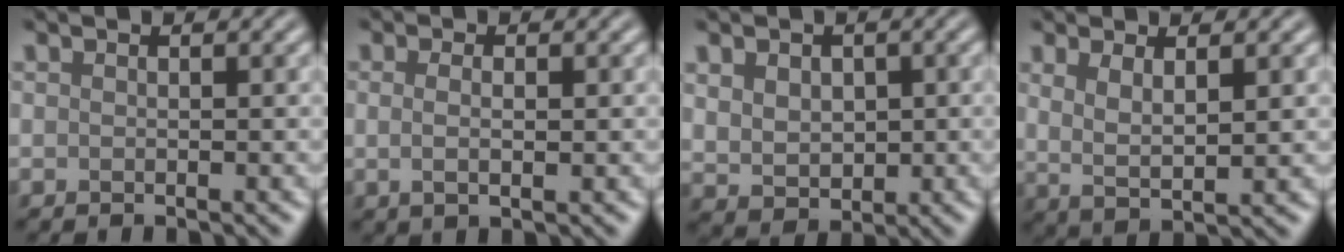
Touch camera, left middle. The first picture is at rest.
{"total": 1.7, "force": [0.1, 0.6, 1.6], "torque": [-0.032, -0.001, 0.001]}
{"total": 4.0, "force": [0.8, 3.0, 2.5], "torque": [-0.051, -0.001, 0.020]}
{"total": 3.1, "force": [1.2, 0.9, 2.7], "torque": [-0.056, -0.010, 0.027]}